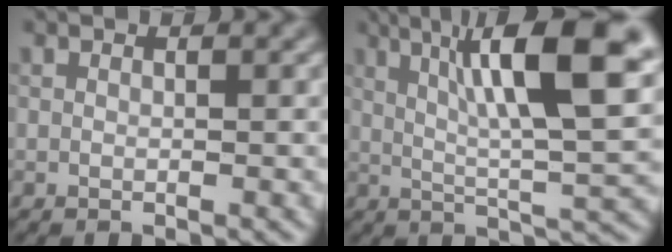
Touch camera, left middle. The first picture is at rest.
{"total": 12.2, "force": [4.3, 2.3, 11.2], "torque": [-0.164, 0.015, 0.068]}